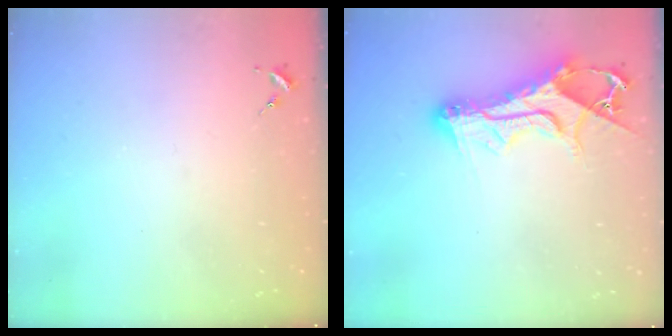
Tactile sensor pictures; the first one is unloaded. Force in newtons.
{"total": 14.9, "press": 14.8, "slide": 1.5}